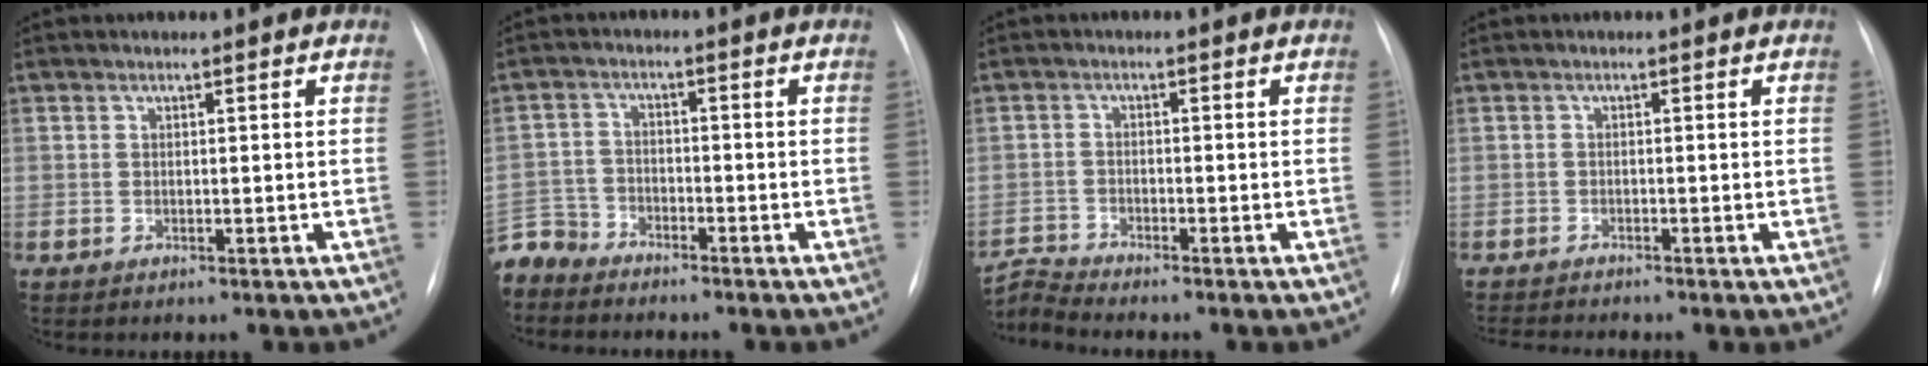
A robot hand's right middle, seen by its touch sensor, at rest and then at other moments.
{"total": 6.0, "force": [-5.7, 2.0, -0.2], "torque": [0.007, -0.003, -0.116]}
{"total": 4.1, "force": [-3.7, -1.7, -0.7], "torque": [0.000, -0.010, -0.071]}
{"total": 2.9, "force": [-2.7, -0.7, 0.7], "torque": [-0.013, -0.015, -0.047]}